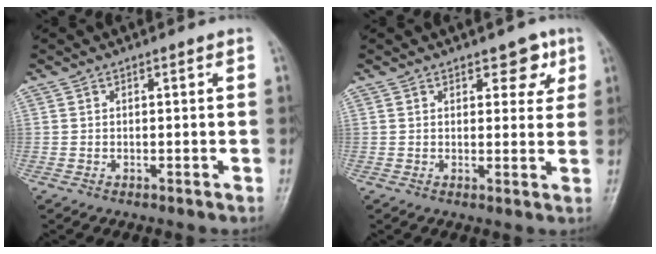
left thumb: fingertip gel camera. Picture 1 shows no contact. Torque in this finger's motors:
{"motor_torque": [0.05, 0.02, -0.35, -0.03, 0.09]}